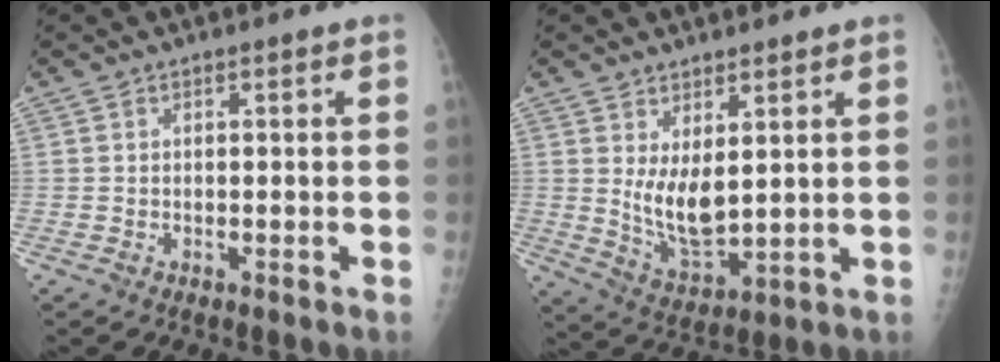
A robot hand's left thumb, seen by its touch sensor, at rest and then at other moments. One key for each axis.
{"total": 8.7, "fx": 2.4, "fy": 3.9, "fz": 7.4, "tx": -0.121, "ty": -0.039, "tz": 0.060}